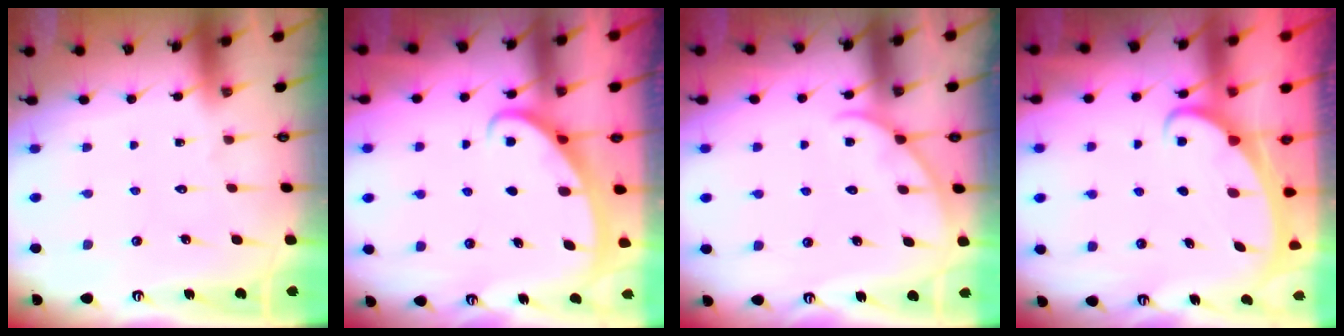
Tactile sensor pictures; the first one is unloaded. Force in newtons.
{"total": 2.6, "press": 2.6, "slide": 0.4}
{"total": 4.1, "press": 4.0, "slide": 0.4}
{"total": 2.4, "press": 2.4, "slide": 0.3}